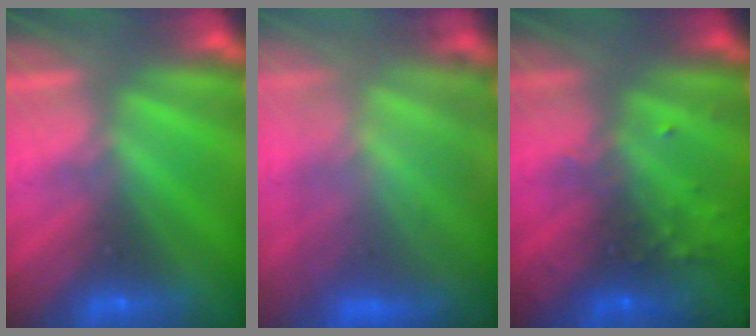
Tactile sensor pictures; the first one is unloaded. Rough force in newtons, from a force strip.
{"total": 7.3}
{"total": 6.4}